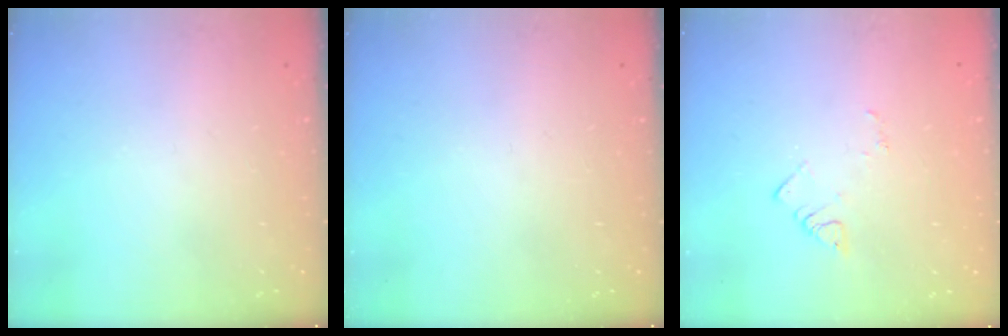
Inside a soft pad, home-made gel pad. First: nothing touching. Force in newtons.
{"total": 0.0}
{"total": 3.9, "press": 3.9, "slide": 0.5}